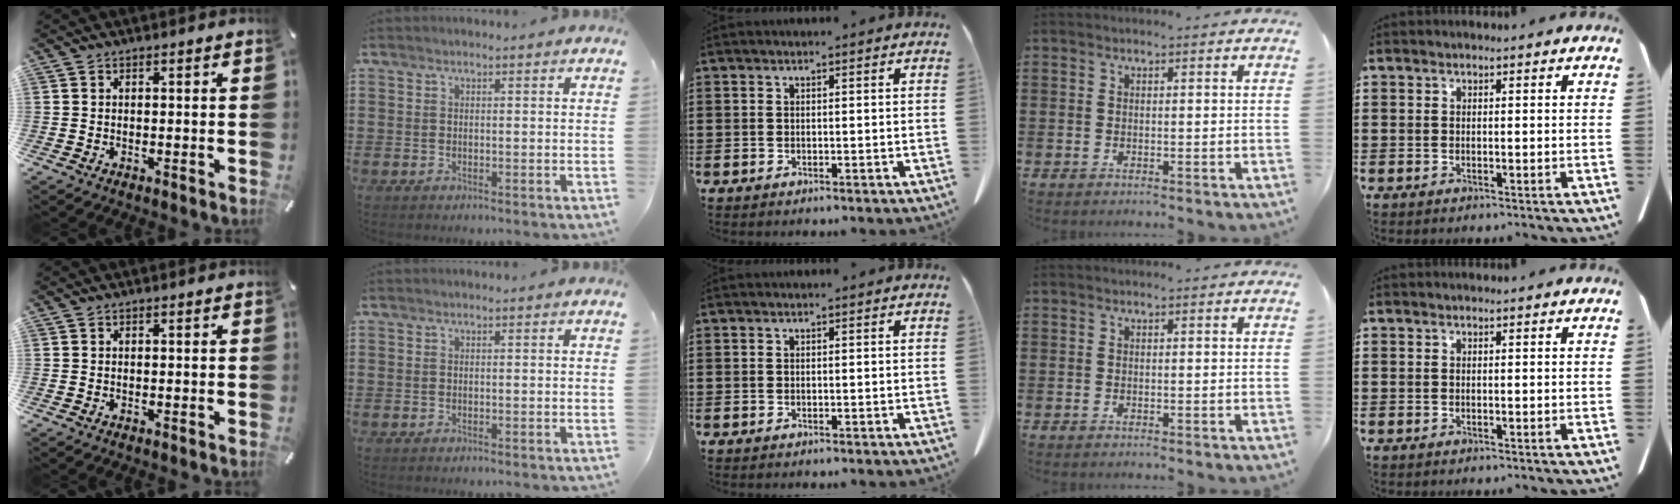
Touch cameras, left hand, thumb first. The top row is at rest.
{}